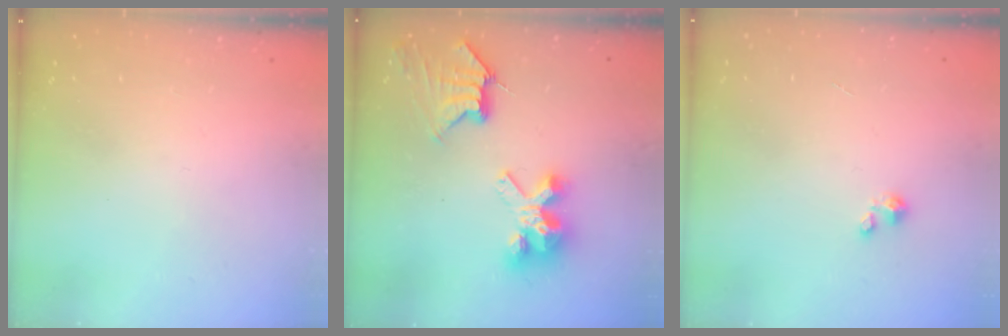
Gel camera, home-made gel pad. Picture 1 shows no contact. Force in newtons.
{"total": 10.3, "press": 10.2, "slide": 1.1}
{"total": 0.8, "press": 0.7, "slide": 0.3}